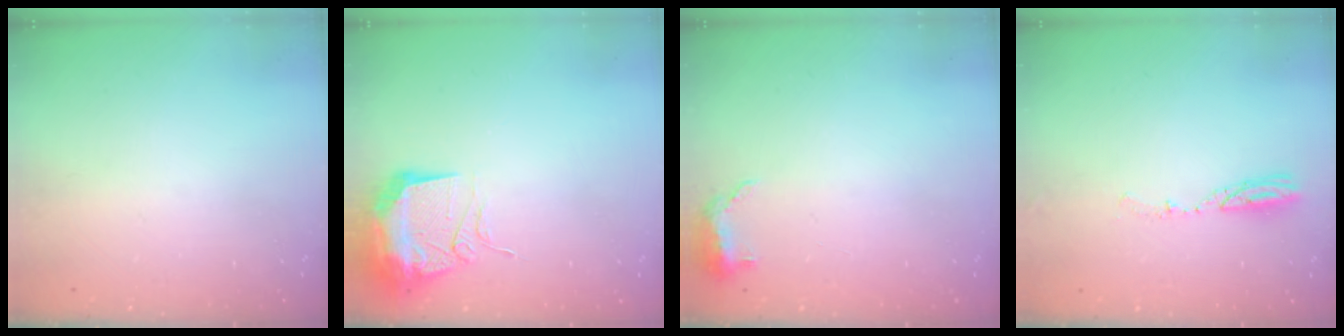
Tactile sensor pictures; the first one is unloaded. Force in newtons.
{"total": 13.6, "press": 13.3, "slide": 2.8}
{"total": 5.7, "press": 5.6, "slide": 1.4}
{"total": 4.5, "press": 4.3, "slide": 1.0}